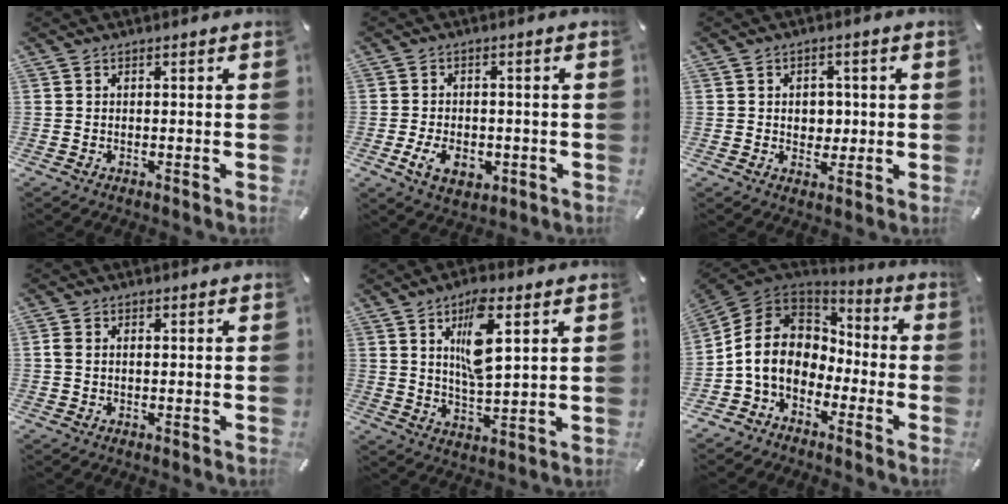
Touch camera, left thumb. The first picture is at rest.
{"total": 6.7, "force": [-2.1, 4.6, 4.4], "torque": [-0.089, 0.002, -0.040]}
{"total": 4.8, "force": [0.1, 4.0, 2.6], "torque": [-0.023, -0.004, -0.005]}
{"total": 1.7, "force": [0.1, 1.2, 1.2], "torque": [-0.026, 0.005, 0.001]}
{"total": 10.5, "force": [4.5, 3.6, 8.8], "torque": [-0.154, -0.009, 0.070]}
{"total": 11.1, "force": [-2.6, 9.6, 4.9], "torque": [-0.136, 0.014, -0.049]}